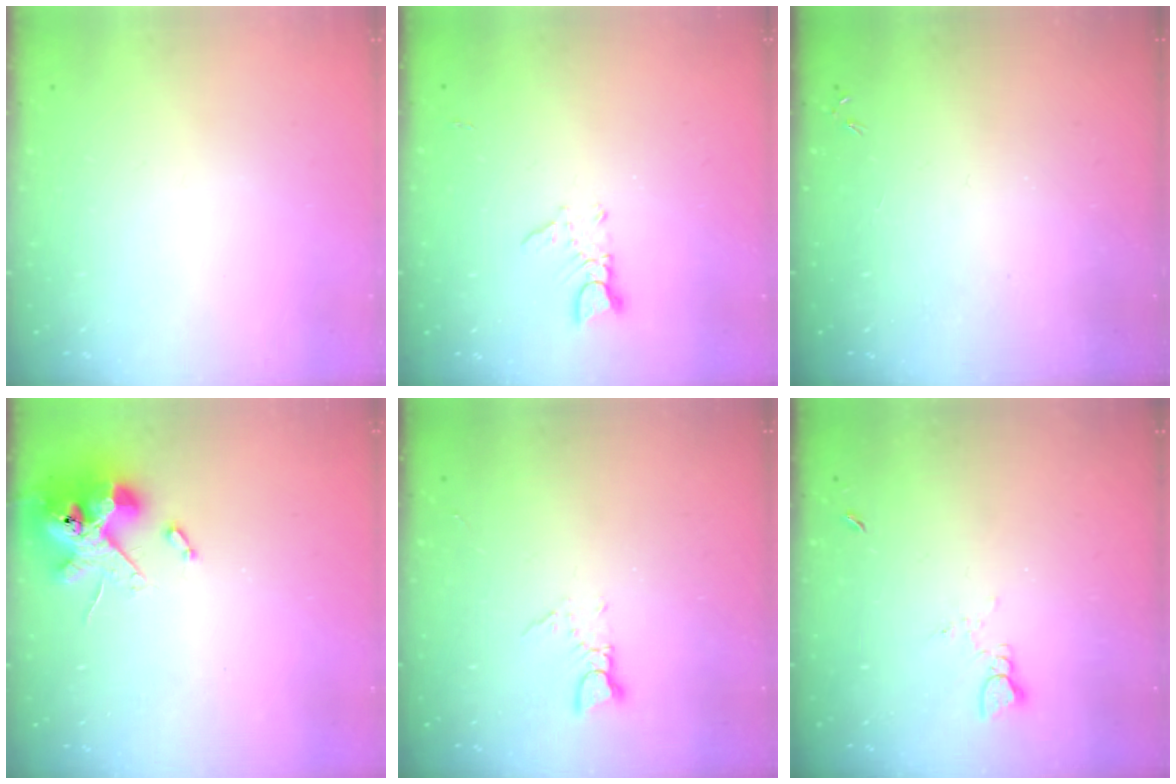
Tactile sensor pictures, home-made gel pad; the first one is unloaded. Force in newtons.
{"total": 3.0, "press": 3.0, "slide": 0.4}
{"total": 0.0}
{"total": 12.6, "press": 12.5, "slide": 1.7}
{"total": 3.1, "press": 3.1, "slide": 0.3}
{"total": 1.8, "press": 1.7, "slide": 0.3}